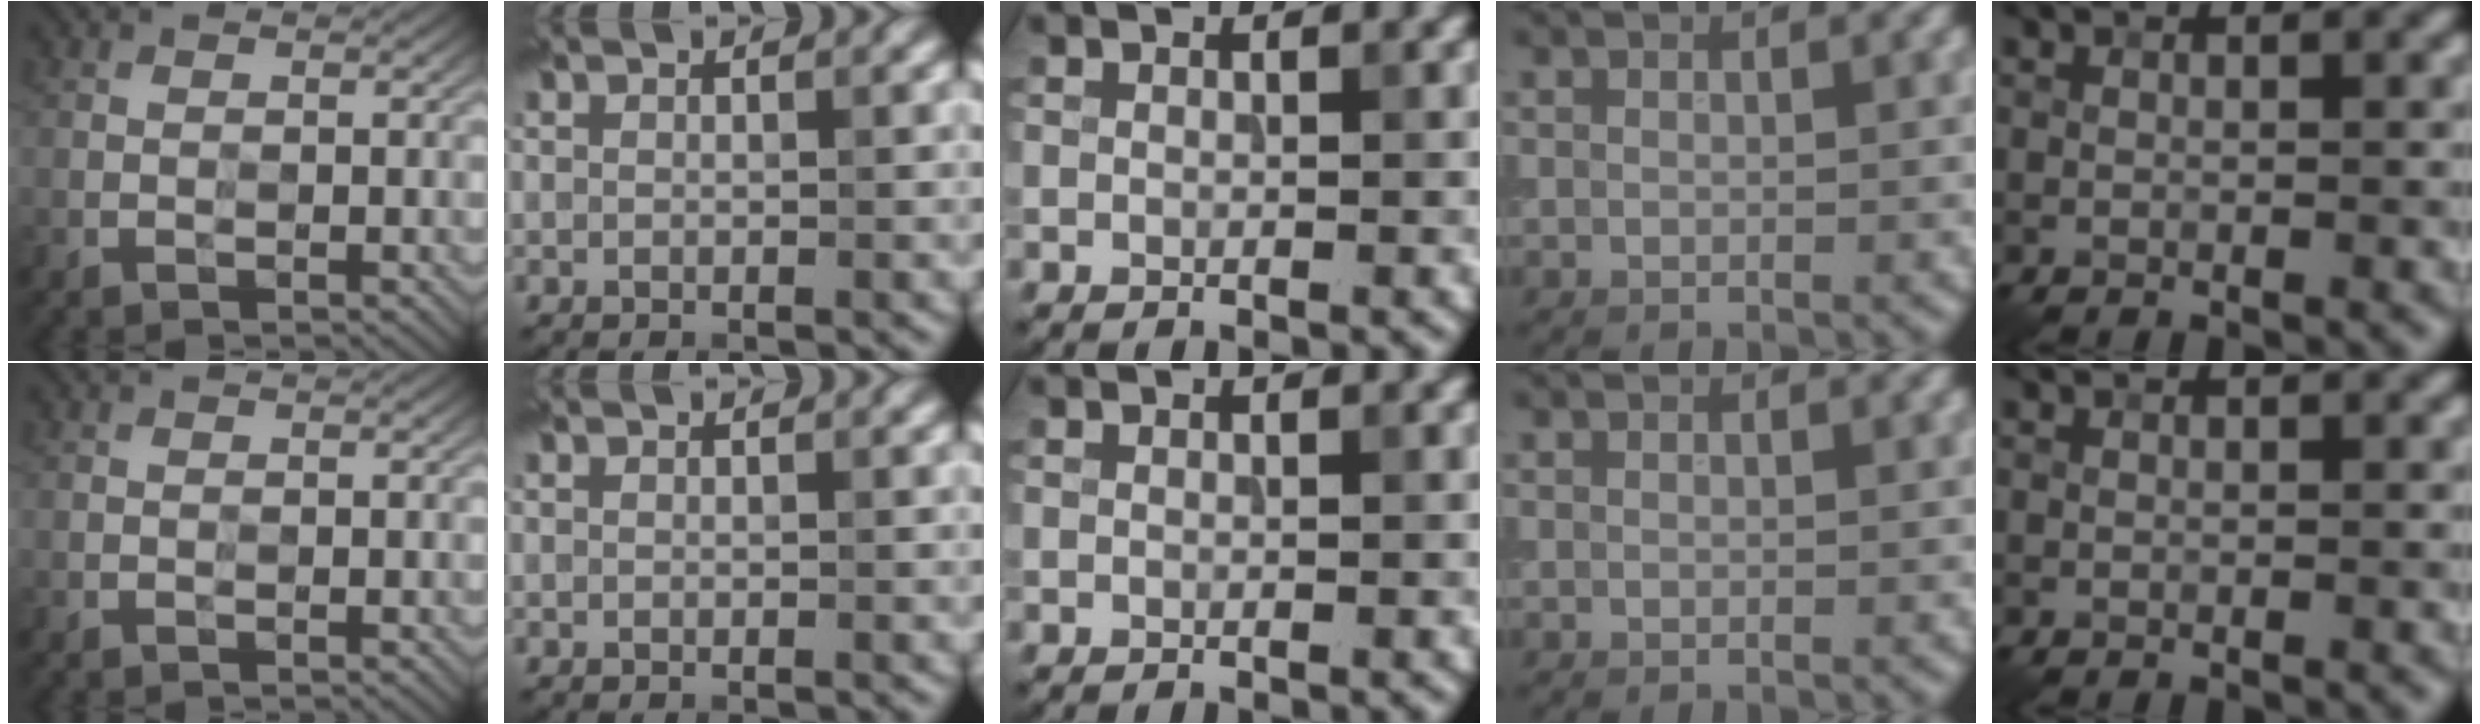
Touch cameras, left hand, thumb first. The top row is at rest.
{}